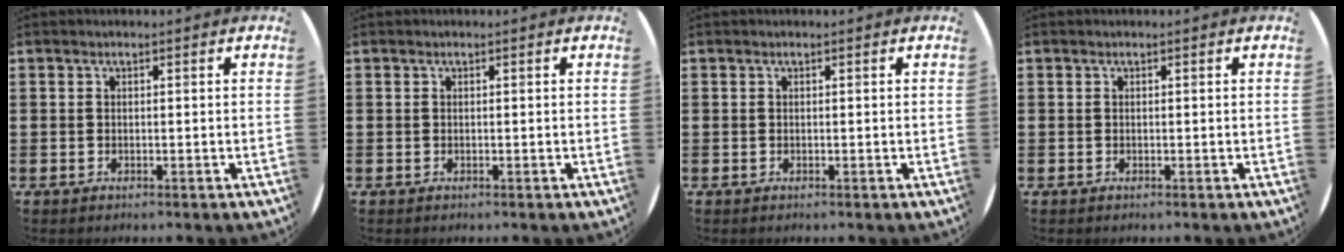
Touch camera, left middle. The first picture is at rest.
{"total": 0.0}
{"total": 0.0}
{"total": 0.0}